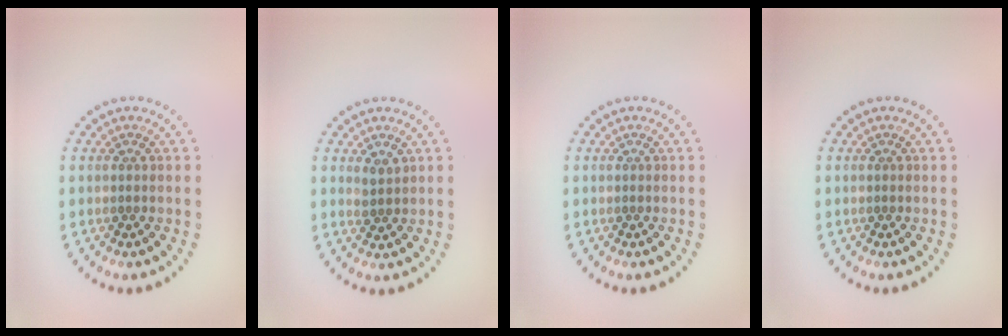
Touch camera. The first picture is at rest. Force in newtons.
{"total": 1.2, "press": 1.1, "slide": 0.6}
{"total": 0.0}
{"total": 0.0}